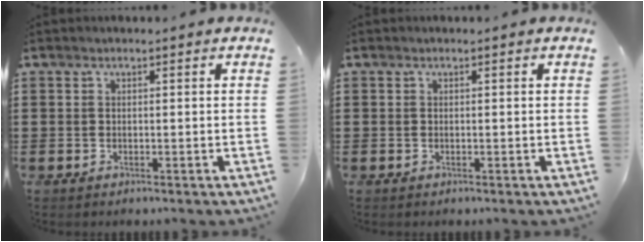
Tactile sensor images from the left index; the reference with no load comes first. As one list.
[{"total": 0.0}]